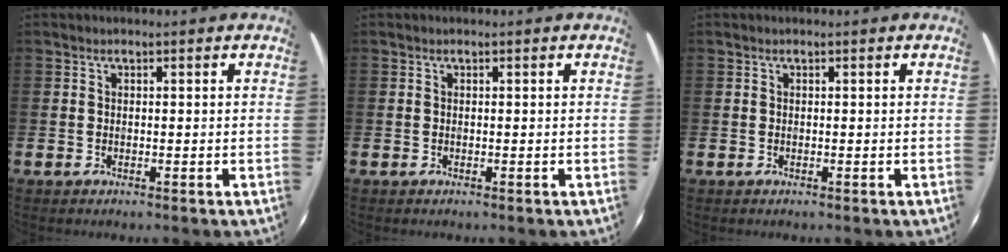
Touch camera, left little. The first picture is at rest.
{"total": 0.0}
{"total": 0.0}